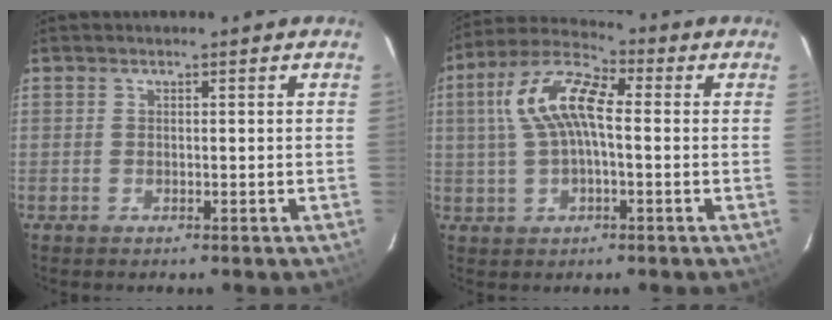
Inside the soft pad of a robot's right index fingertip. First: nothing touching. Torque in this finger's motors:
{"motor_torque": [1.24, 0.43, 0.69, 0.21]}